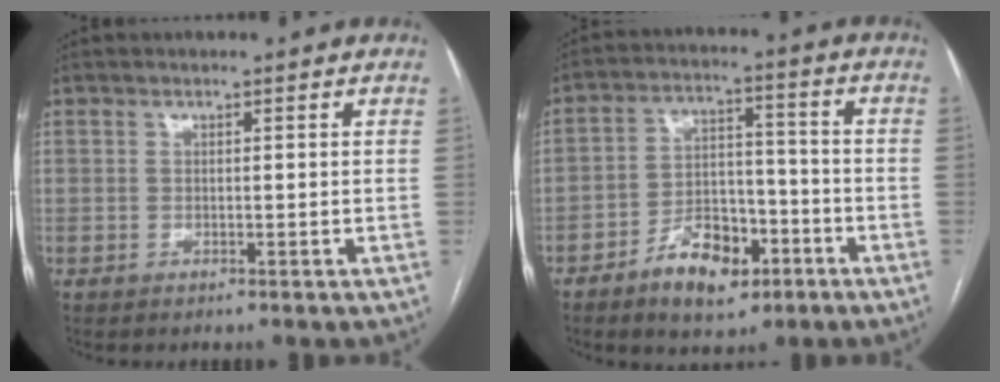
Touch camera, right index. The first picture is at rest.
{"total": 10.3, "force": [-5.7, 5.4, 6.7], "torque": [-0.113, 0.017, -0.091]}